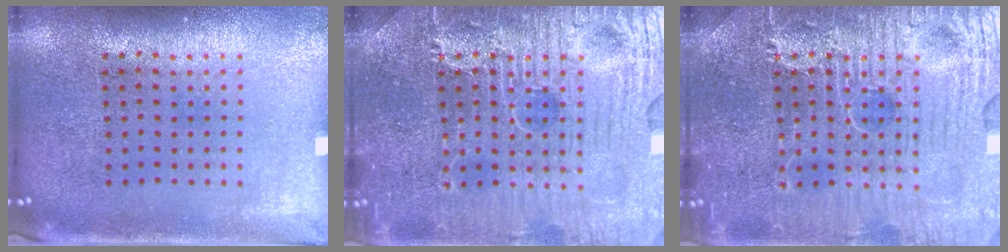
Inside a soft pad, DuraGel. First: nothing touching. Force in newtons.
{"total": 7.9, "press": 7.9, "slide": 0.9}
{"total": 7.9, "press": 7.9, "slide": 0.9}